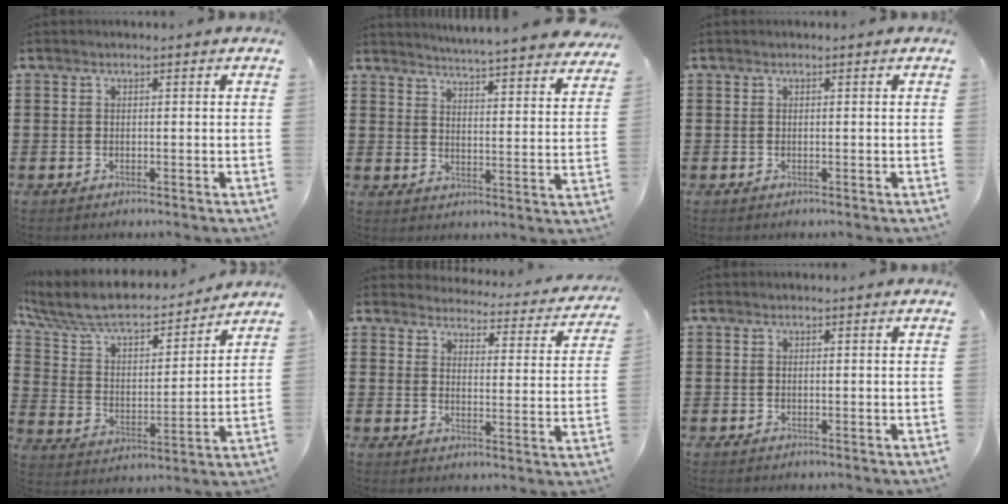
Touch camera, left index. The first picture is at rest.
{"total": 4.2, "force": [4.2, -0.5, 0.3], "torque": [-0.021, -0.037, 0.068]}
{"total": 0.0}
{"total": 8.8, "force": [7.6, 2.1, 3.9], "torque": [-0.107, -0.049, 0.128]}
{"total": 3.9, "force": [3.9, 0.2, 0.3], "torque": [-0.020, -0.034, 0.063]}
{"total": 0.0}